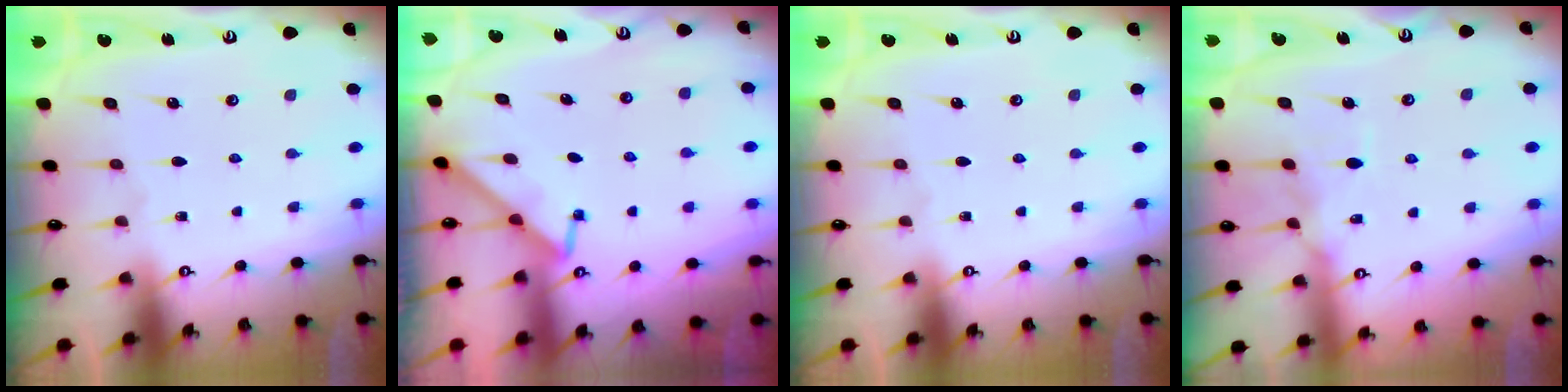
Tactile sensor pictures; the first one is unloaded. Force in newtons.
{"total": 3.3, "press": 3.2, "slide": 0.6}
{"total": 0.0}
{"total": 9.4, "press": 9.3, "slide": 0.8}